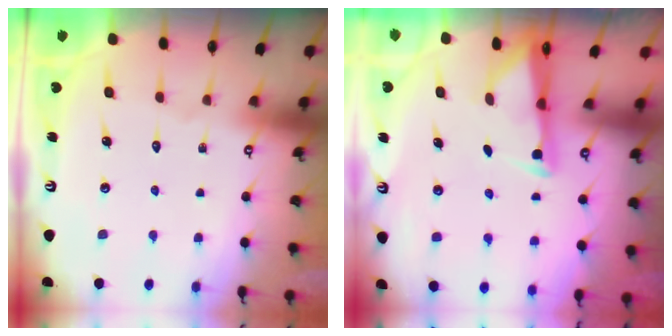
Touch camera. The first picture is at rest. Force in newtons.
{"total": 2.6, "press": 2.5, "slide": 0.4}